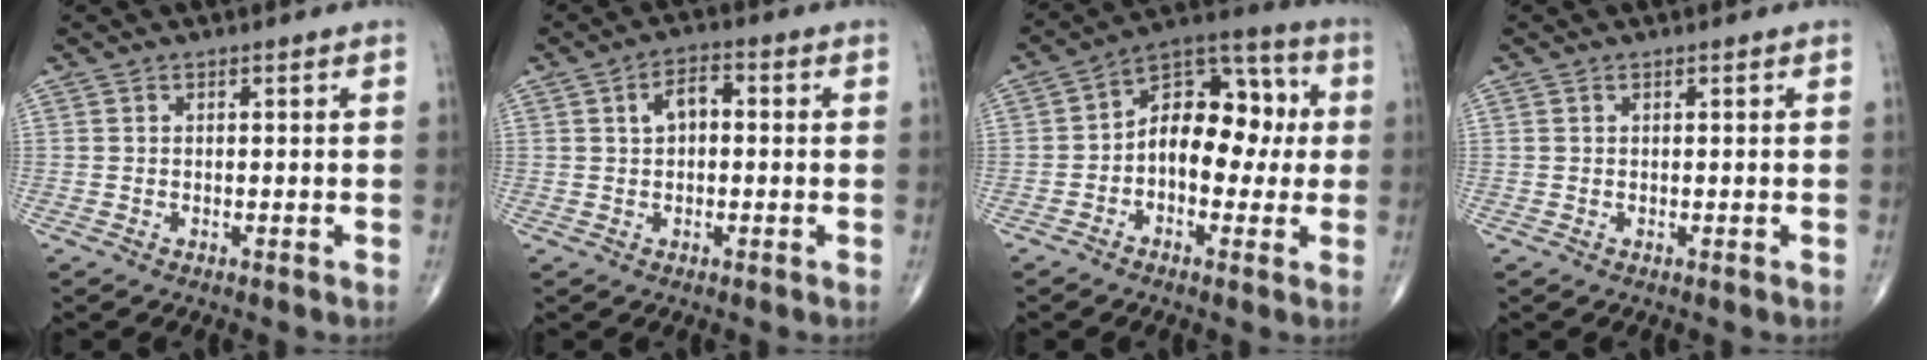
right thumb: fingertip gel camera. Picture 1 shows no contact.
{"total": 4.6, "force": [0.6, 2.7, 3.6], "torque": [-0.058, 0.016, 0.003]}
{"total": 14.0, "force": [-0.3, 9.0, 10.8], "torque": [-0.123, 0.043, -0.018]}
{"total": 0.0}